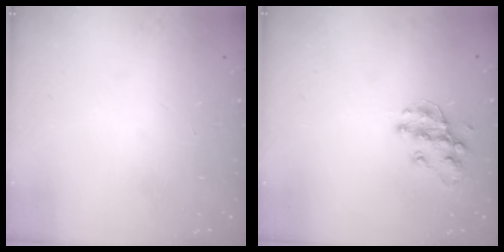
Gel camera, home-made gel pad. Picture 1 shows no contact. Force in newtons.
{"total": 11.3, "press": 11.3, "slide": 0.2}